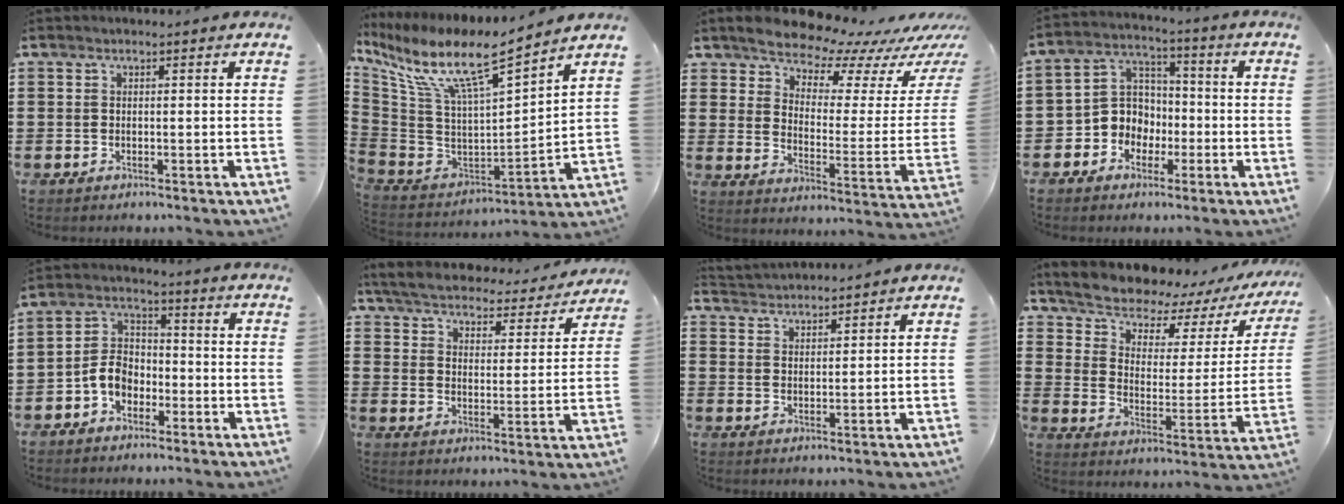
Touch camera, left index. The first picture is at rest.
{"total": 11.4, "force": [7.7, 1.8, 8.3], "torque": [-0.186, -0.056, 0.127]}
{"total": 8.1, "force": [7.9, 1.4, 1.3], "torque": [-0.048, -0.076, 0.133]}
{"total": 6.3, "force": [-1.8, 5.8, 1.4], "torque": [-0.068, -0.001, -0.044]}
{"total": 5.6, "force": [-2.9, 3.9, 2.9], "torque": [-0.077, 0.010, -0.064]}
{"total": 4.5, "force": [4.4, 0.2, 0.9], "torque": [-0.042, -0.034, 0.070]}
{"total": 2.8, "force": [2.7, 0.2, -0.5], "torque": [-0.002, -0.010, 0.050]}
{"total": 6.2, "force": [5.7, 1.8, 1.6], "torque": [-0.060, -0.048, 0.092]}